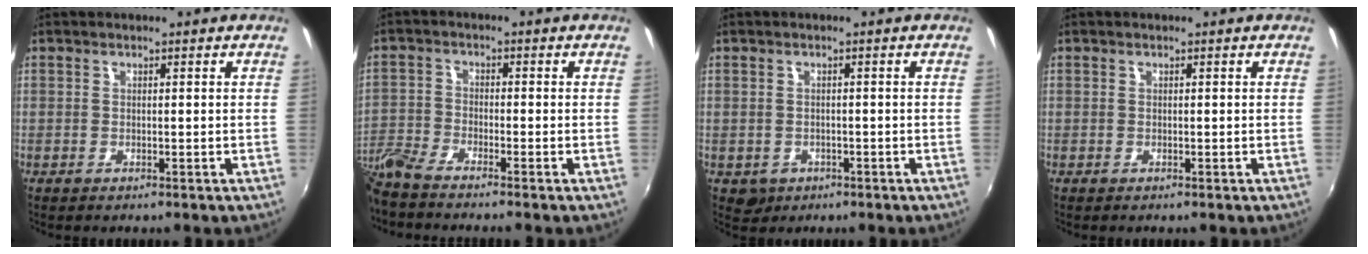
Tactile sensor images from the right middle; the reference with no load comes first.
{"total": 6.3, "force": [-5.8, -0.1, 2.6], "torque": [-0.069, -0.016, -0.125]}
{"total": 3.1, "force": [-1.0, 2.7, 0.9], "torque": [-0.024, -0.003, -0.009]}
{"total": 0.0}